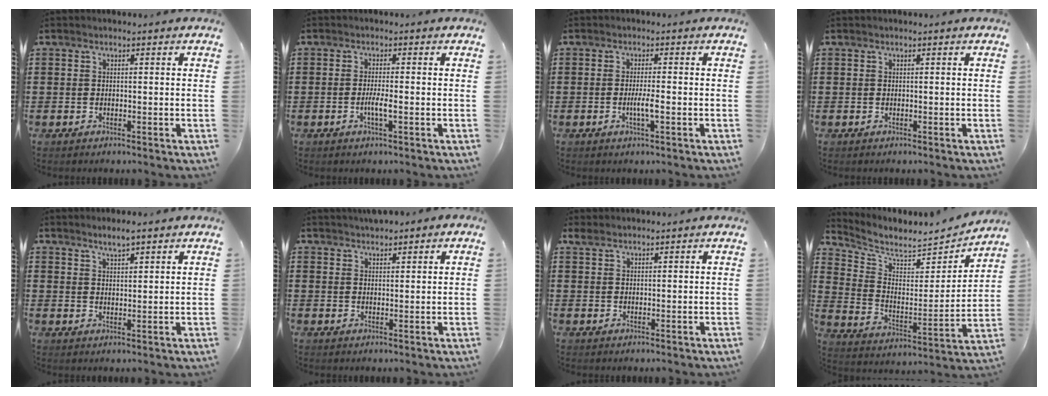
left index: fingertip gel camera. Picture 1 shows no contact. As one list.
[{"total": 2.7, "force": [-0.7, 0.3, 2.6], "torque": [-0.045, -0.001, -0.013]}, {"total": 3.0, "force": [-0.6, 0.3, 2.9], "torque": [-0.051, -0.001, -0.012]}, {"total": 0.0}, {"total": 2.6, "force": [2.4, 0.3, 1.0], "torque": [-0.025, 0.002, 0.044]}, {"total": 2.2, "force": [2.2, 0.4, 0.3], "torque": [-0.012, 0.002, 0.042]}, {"total": 2.0, "force": [1.7, 0.7, 0.6], "torque": [-0.016, 0.003, 0.034]}, {"total": 5.9, "force": [5.6, 1.0, 1.6], "torque": [-0.063, -0.049, 0.093]}]